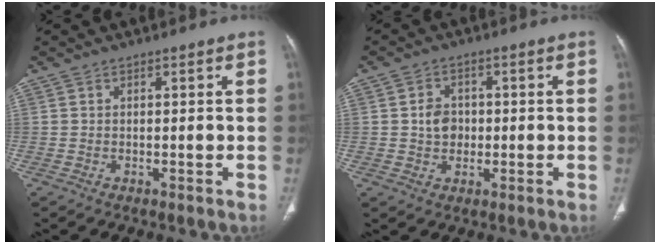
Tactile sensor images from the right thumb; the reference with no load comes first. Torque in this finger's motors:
{"motor_torque": [-0.51, 0.39, 0.47, 0.25, 0.01]}